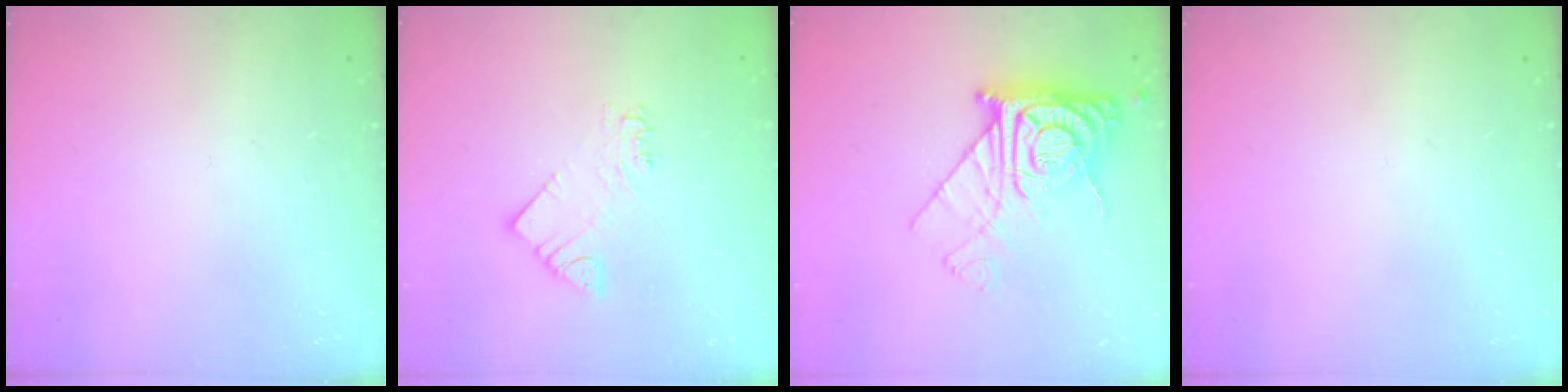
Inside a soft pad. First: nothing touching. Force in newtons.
{"total": 3.4, "press": 3.4, "slide": 0.2}
{"total": 13.8, "press": 13.7, "slide": 1.3}
{"total": 0.0}